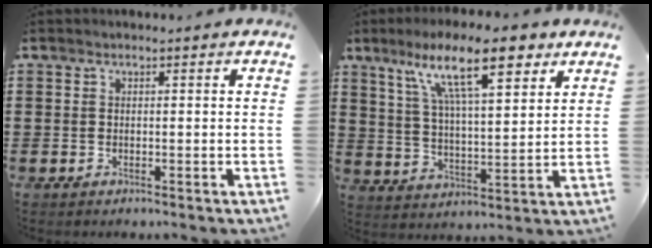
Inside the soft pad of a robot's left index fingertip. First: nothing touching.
{"total": 14.3, "force": [8.8, 4.0, 10.6], "torque": [-0.188, -0.021, 0.147]}